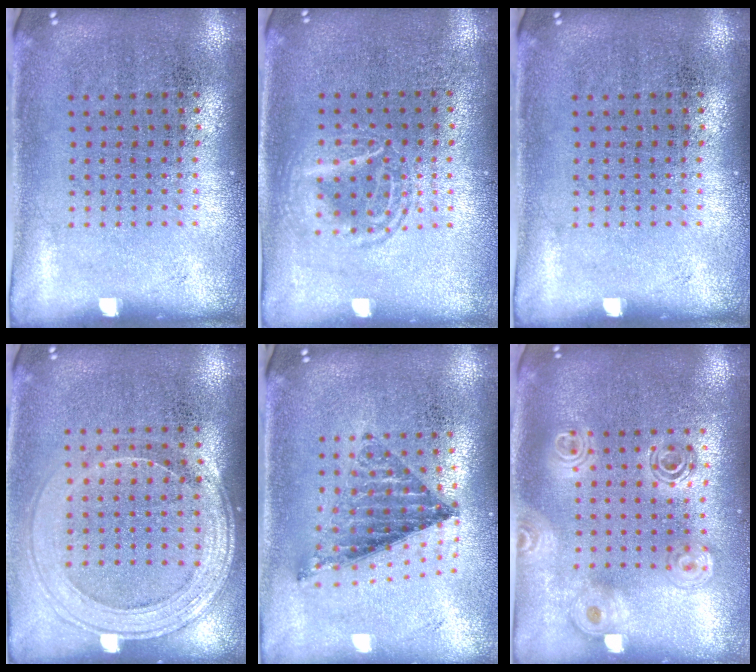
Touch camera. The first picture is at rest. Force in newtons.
{"total": 1.3, "press": 1.3, "slide": 0.1}
{"total": 0.0}
{"total": 1.6, "press": 1.4, "slide": 0.7}
{"total": 0.9, "press": 0.9, "slide": 0.2}
{"total": 1.8, "press": 1.6, "slide": 0.9}